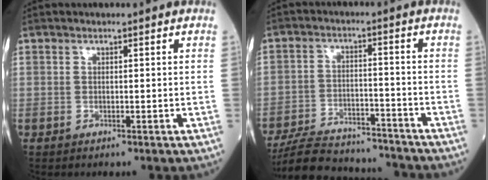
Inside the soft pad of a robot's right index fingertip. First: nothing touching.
{"total": 16.5, "force": [-15.1, 4.5, 4.9], "torque": [-0.104, 0.008, -0.232]}